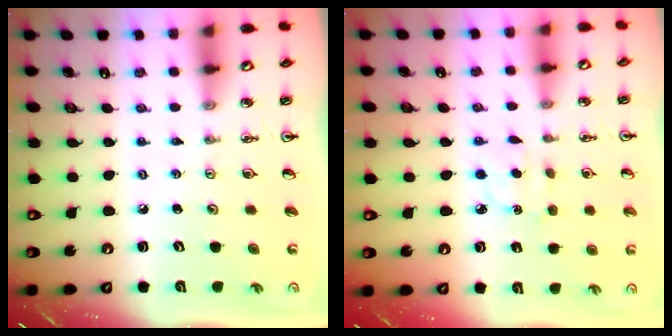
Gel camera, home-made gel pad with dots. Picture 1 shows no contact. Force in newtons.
{"total": 4.3, "press": 4.3, "slide": 0.5}